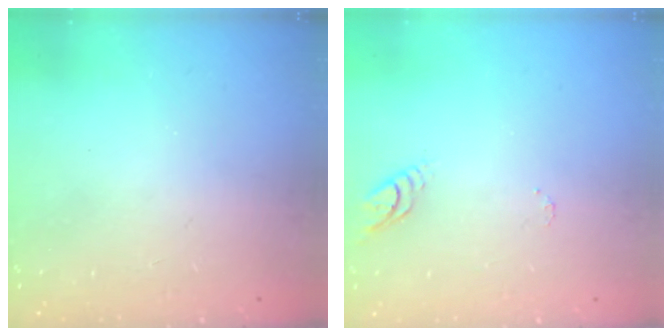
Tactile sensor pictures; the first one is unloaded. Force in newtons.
{"total": 3.4, "press": 3.4, "slide": 0.4}